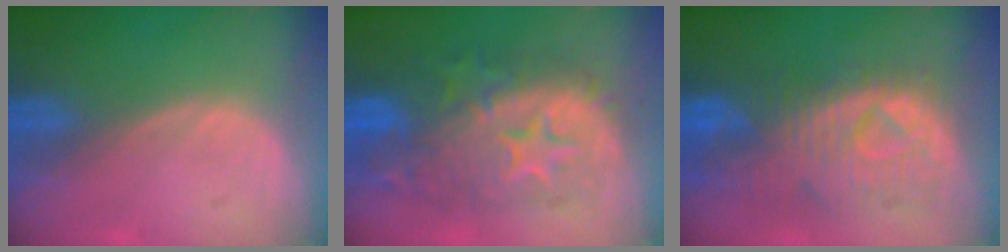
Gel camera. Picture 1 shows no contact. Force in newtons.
{"total": 11.5, "press": 11.5, "slide": 0.9}
{"total": 10.9, "press": 9.6, "slide": 5.2}